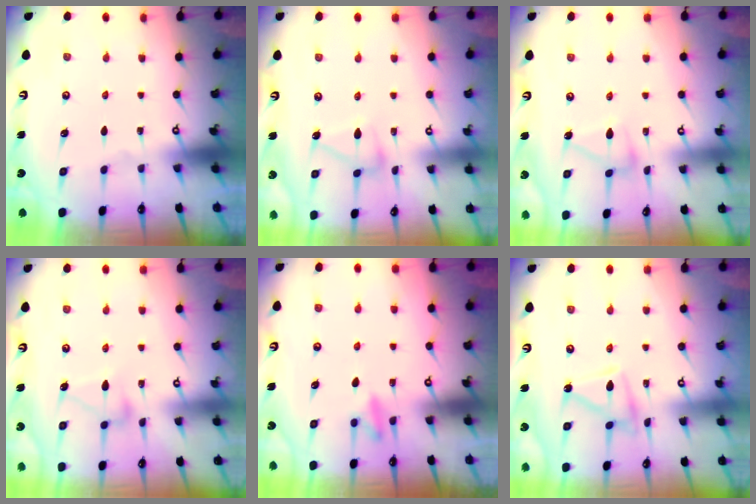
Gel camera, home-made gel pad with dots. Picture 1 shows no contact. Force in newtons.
{"total": 10.1, "press": 10.1, "slide": 0.3}
{"total": 10.1, "press": 10.1, "slide": 0.3}
{"total": 7.3, "press": 7.3, "slide": 0.2}
{"total": 7.7, "press": 7.6, "slide": 1.1}
{"total": 10.5, "press": 10.5, "slide": 0.3}